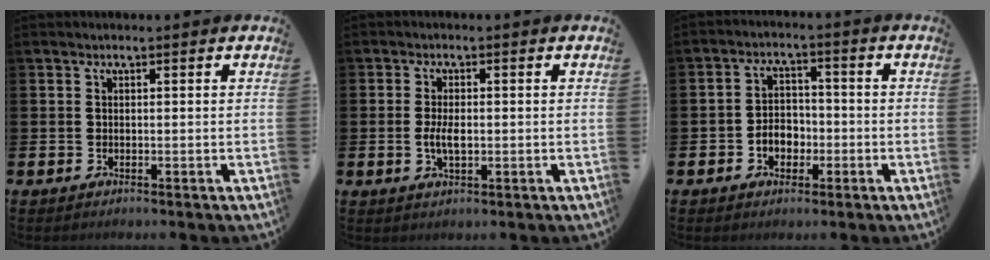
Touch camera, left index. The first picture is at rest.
{"total": 3.1, "force": [-0.3, 1.5, 2.7], "torque": [-0.044, 0.000, -0.008]}
{"total": 3.8, "force": [-1.6, 2.9, 1.9], "torque": [-0.032, 0.006, -0.036]}